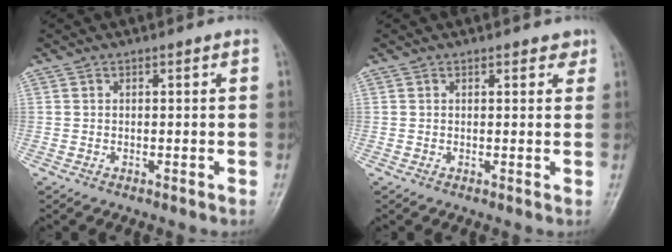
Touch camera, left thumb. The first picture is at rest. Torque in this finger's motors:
{"motor_torque": [0.02, 0.14, -0.21, 0.09, -0.01]}